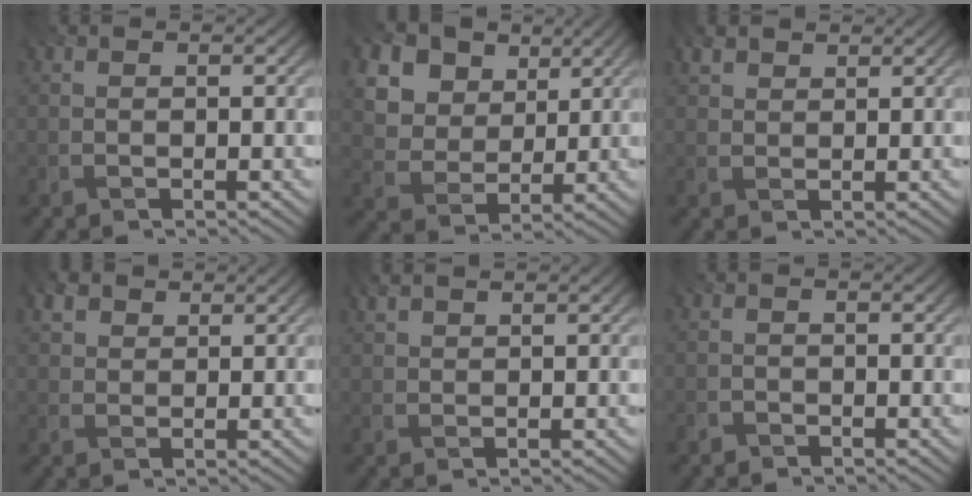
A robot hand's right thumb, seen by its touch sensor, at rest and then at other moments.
{"total": 14.8, "force": [7.9, 10.6, 6.6], "torque": [-0.206, 0.020, 0.172]}
{"total": 2.3, "force": [1.8, 1.1, 0.9], "torque": [-0.025, 0.004, 0.036]}
{"total": 2.6, "force": [1.6, 1.7, 1.1], "torque": [-0.029, 0.004, 0.032]}
{"total": 1.7, "force": [1.5, 0.4, 0.8], "torque": [-0.024, 0.006, 0.030]}
{"total": 1.9, "force": [-1.8, 0.6, -0.4], "torque": [0.005, -0.001, -0.043]}